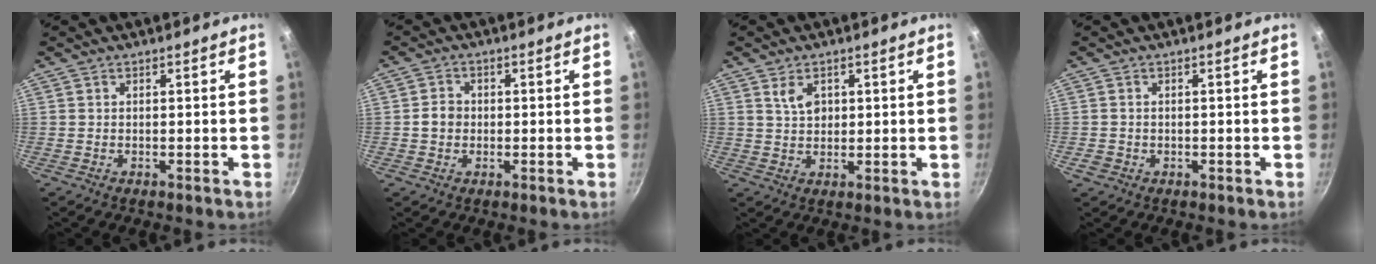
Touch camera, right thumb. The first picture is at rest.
{"total": 3.2, "force": [-0.3, 2.8, 1.5], "torque": [-0.013, 0.010, -0.008]}
{"total": 3.9, "force": [1.5, 2.6, 2.5], "torque": [-0.030, -0.006, 0.030]}
{"total": 1.5, "force": [-0.5, 1.3, 0.6], "torque": [-0.011, 0.001, -0.005]}